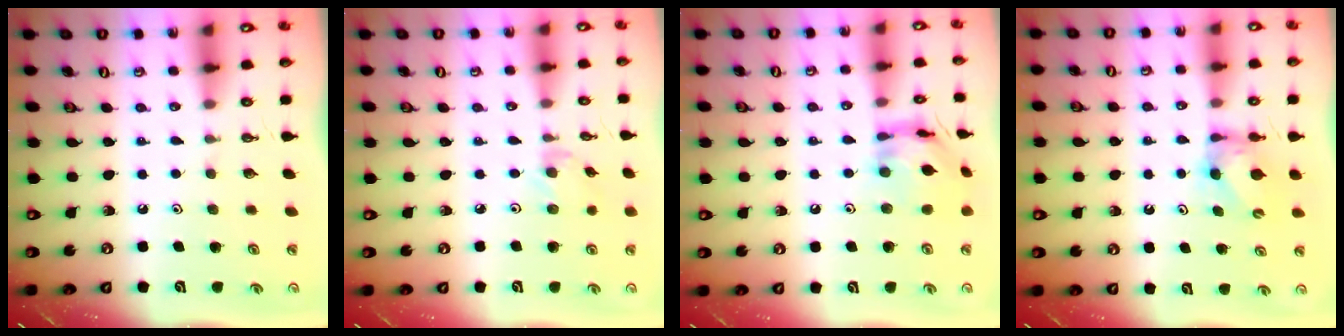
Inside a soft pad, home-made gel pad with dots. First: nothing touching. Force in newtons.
{"total": 3.2, "press": 3.1, "slide": 0.5}
{"total": 12.9, "press": 12.9, "slide": 1.1}
{"total": 6.7, "press": 6.7, "slide": 0.3}